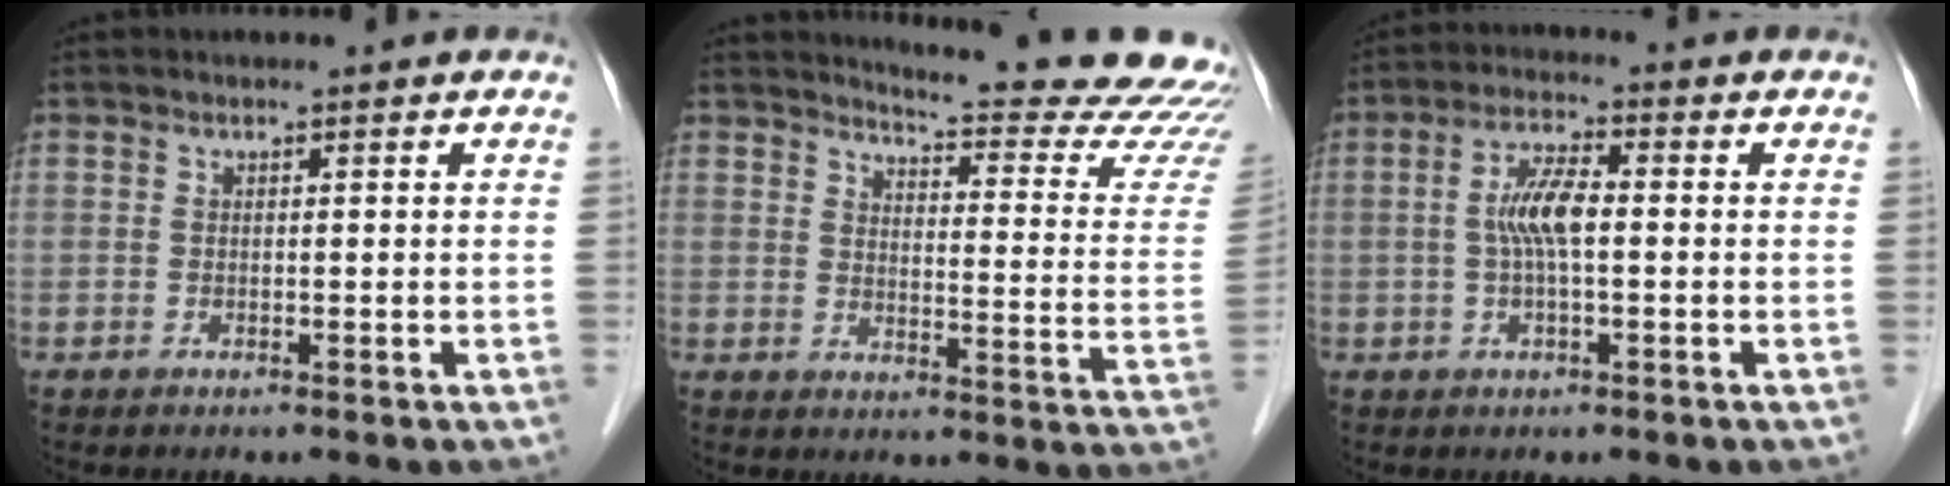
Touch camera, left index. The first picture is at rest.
{"total": 19.3, "force": [18.7, 0.2, 4.8], "torque": [-0.064, -0.128, 0.206]}
{"total": 5.7, "force": [-0.1, 1.3, 5.5], "torque": [-0.118, 0.009, -0.005]}